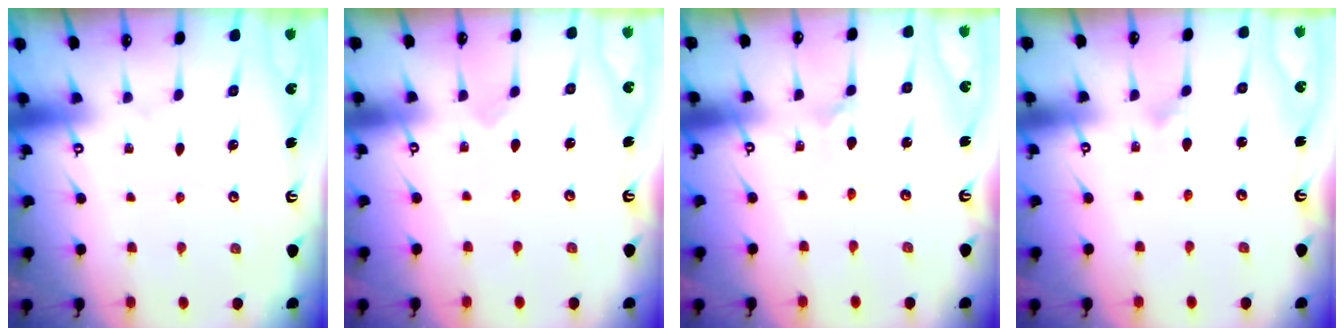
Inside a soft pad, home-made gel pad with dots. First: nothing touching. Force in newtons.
{"total": 2.8, "press": 2.8, "slide": 0.4}
{"total": 2.3, "press": 2.3, "slide": 0.1}
{"total": 2.0, "press": 2.0, "slide": 0.1}